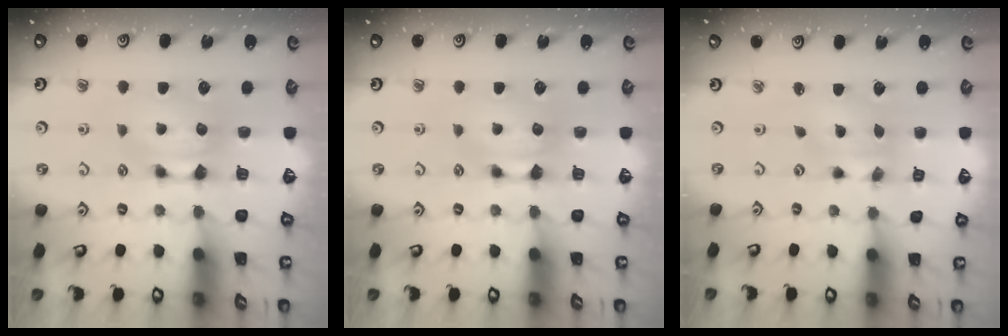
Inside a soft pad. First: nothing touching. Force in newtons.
{"total": 0.0}
{"total": 1.6, "press": 0.2, "slide": 1.5}